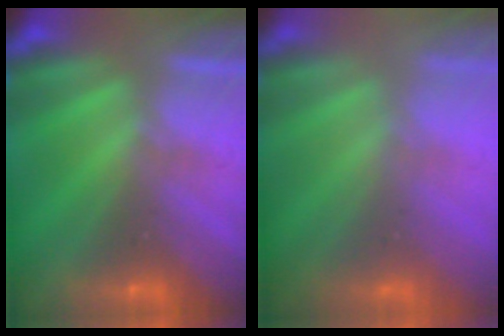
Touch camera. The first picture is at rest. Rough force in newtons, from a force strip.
{"total": 2.9}